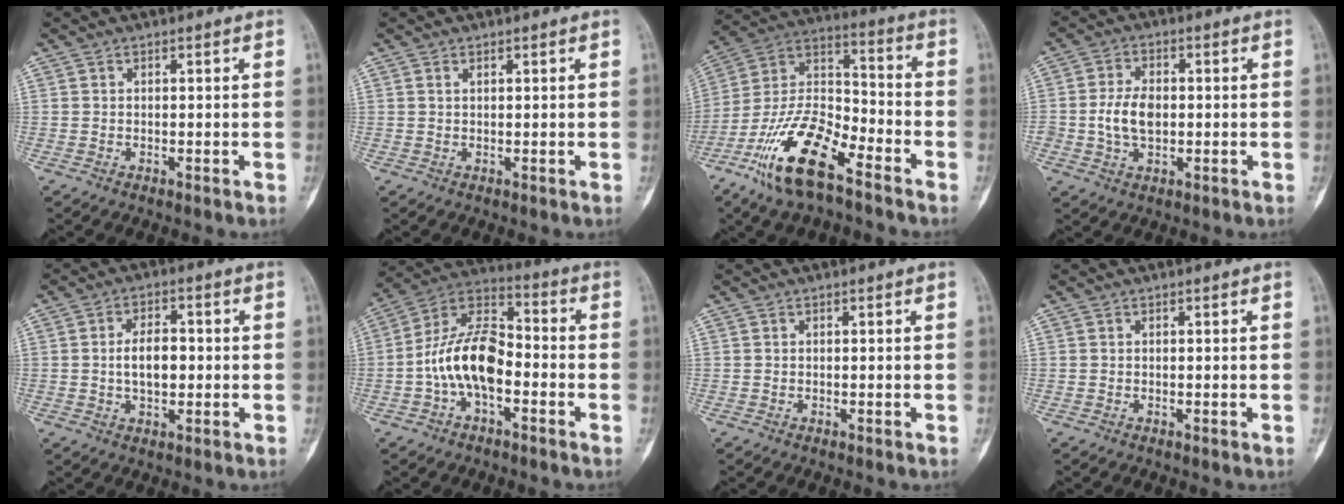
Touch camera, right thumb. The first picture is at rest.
{"total": 0.6, "force": [0.4, 0.3, 0.4], "torque": [-0.010, 0.002, 0.008]}
{"total": 17.9, "force": [-10.8, 6.7, 12.6], "torque": [-0.234, 0.067, -0.208]}
{"total": 6.7, "force": [-0.6, 4.2, 5.2], "torque": [-0.097, 0.008, -0.011]}
{"total": 6.4, "force": [-0.3, 3.7, 5.2], "torque": [-0.082, 0.009, -0.007]}
{"total": 13.8, "force": [-3.2, 7.5, 11.2], "torque": [-0.200, 0.048, -0.067]}
{"total": 0.0}
{"total": 0.0}